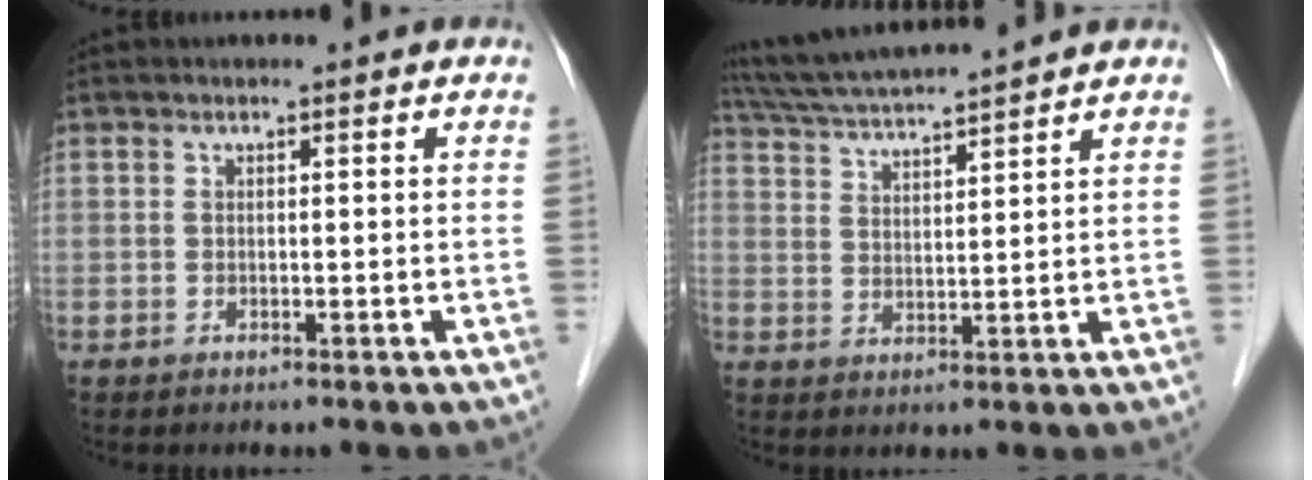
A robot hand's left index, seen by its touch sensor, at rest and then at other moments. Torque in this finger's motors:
{"motor_torque": [0.36, -0.41, 0.11, 0.04]}